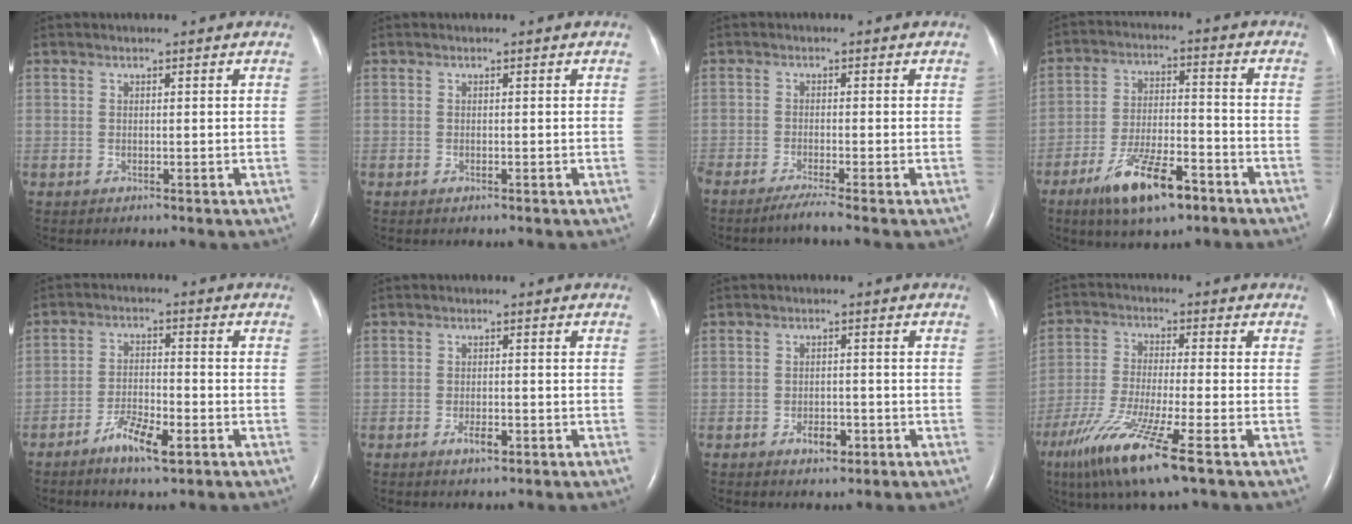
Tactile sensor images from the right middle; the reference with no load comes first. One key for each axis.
{"total": 0.0}
{"total": 4.2, "fx": -3.3, "fy": -1.1, "fz": 2.3, "tx": -0.047, "ty": -0.015, "tz": -0.065}
{"total": 11.6, "fx": -7.3, "fy": 3.2, "fz": 8.5, "tx": -0.160, "ty": -0.008, "tz": -0.124}
{"total": 6.0, "fx": -3.6, "fy": 1.3, "fz": 4.6, "tx": -0.093, "ty": -0.004, "tz": -0.062}
{"total": 2.3, "fx": -1.3, "fy": 0.8, "fz": 1.7, "tx": -0.034, "ty": -0.001, "tz": -0.020}
{"total": 3.0, "fx": -1.6, "fy": 1.6, "fz": 2.0, "tx": -0.034, "ty": 0.002, "tz": -0.020}
{"total": 12.5, "fx": -7.1, "fy": 0.3, "fz": 10.4, "tx": -0.210, "ty": -0.038, "tz": -0.131}